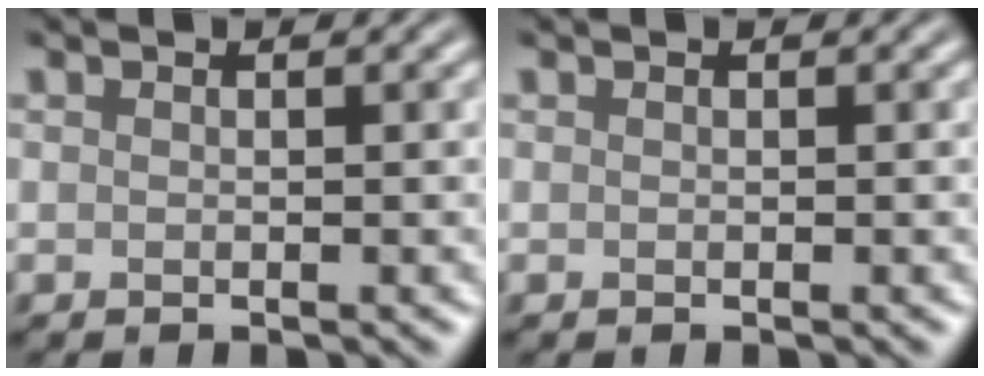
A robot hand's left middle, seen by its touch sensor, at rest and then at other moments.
{"total": 0.0}